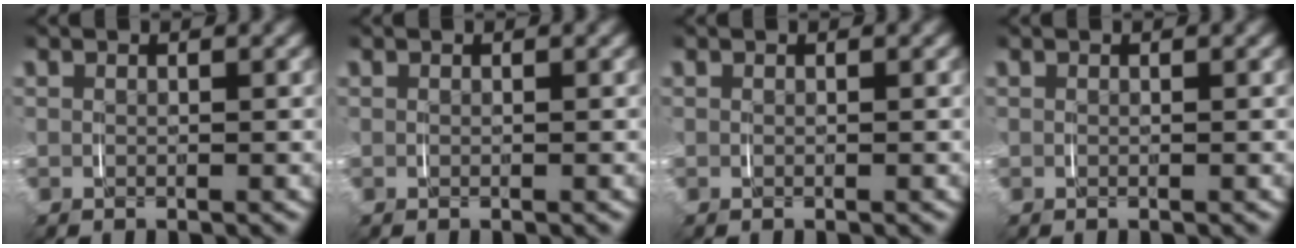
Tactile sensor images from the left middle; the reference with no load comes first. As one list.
[{"total": 0.0}, {"total": 0.0}, {"total": 0.0}]